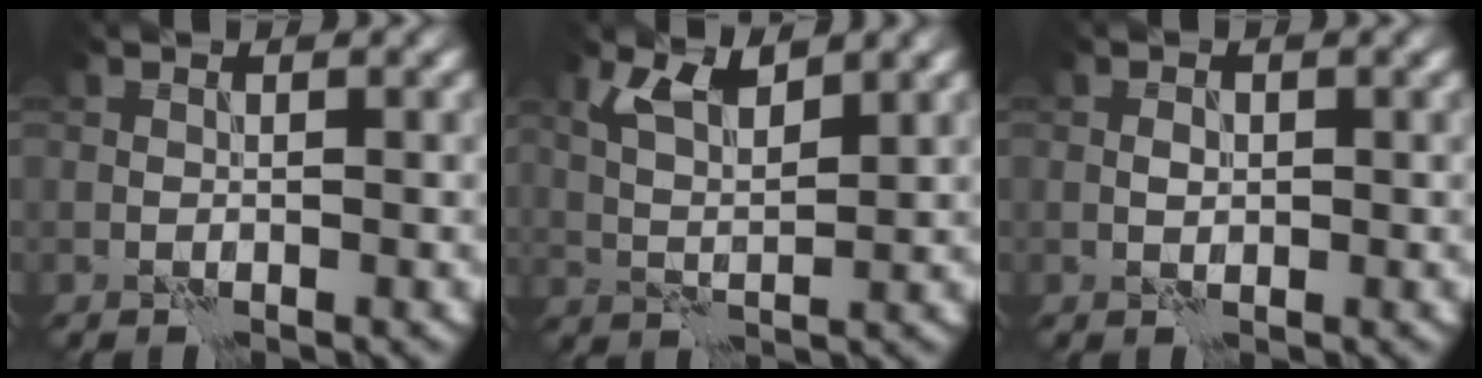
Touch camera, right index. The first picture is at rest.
{"total": 3.8, "force": [2.3, 1.2, 2.8], "torque": [-0.064, 0.002, 0.045]}
{"total": 1.0, "force": [0.0, 0.7, 0.7], "torque": [-0.011, 0.003, -0.003]}